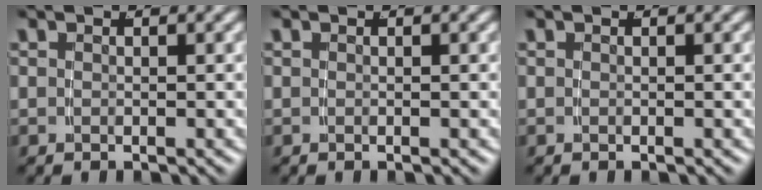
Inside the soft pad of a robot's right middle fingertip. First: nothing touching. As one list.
[{"total": 0.0}, {"total": 0.0}]